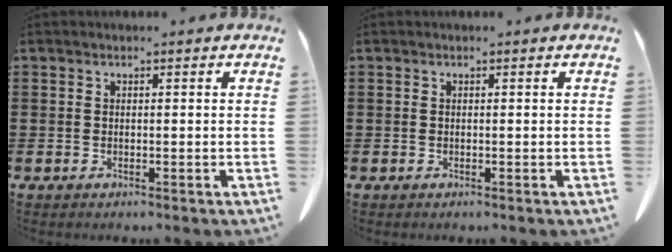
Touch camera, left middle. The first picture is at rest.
{"total": 0.0}